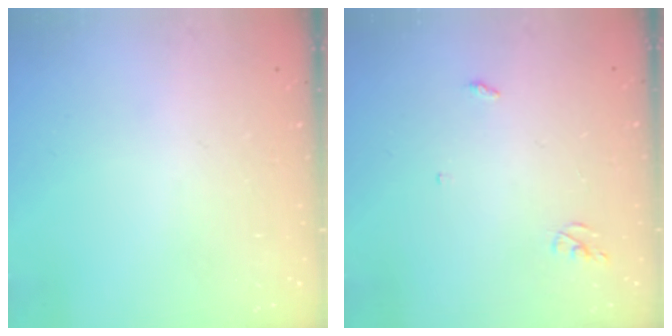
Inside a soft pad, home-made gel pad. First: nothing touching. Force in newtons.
{"total": 2.6, "press": 2.6, "slide": 0.2}